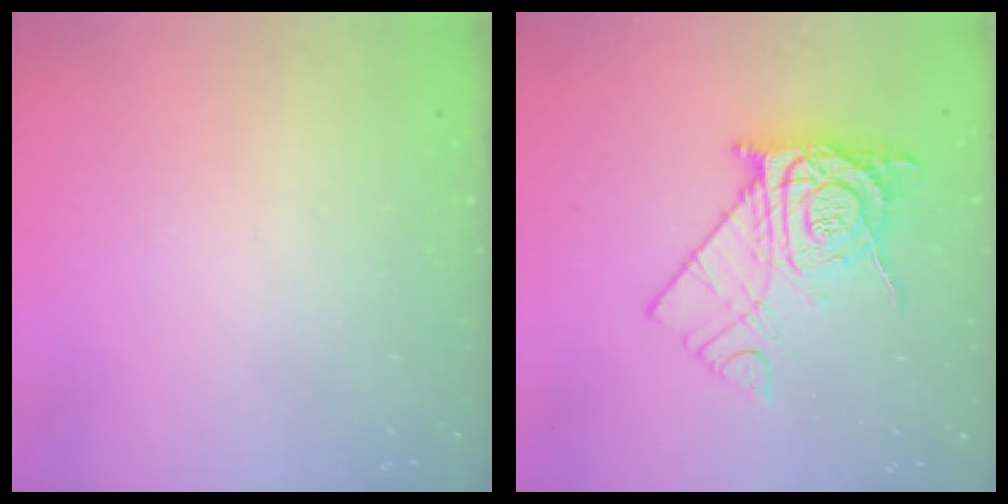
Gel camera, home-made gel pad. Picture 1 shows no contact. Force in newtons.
{"total": 13.9, "press": 13.9, "slide": 1.4}